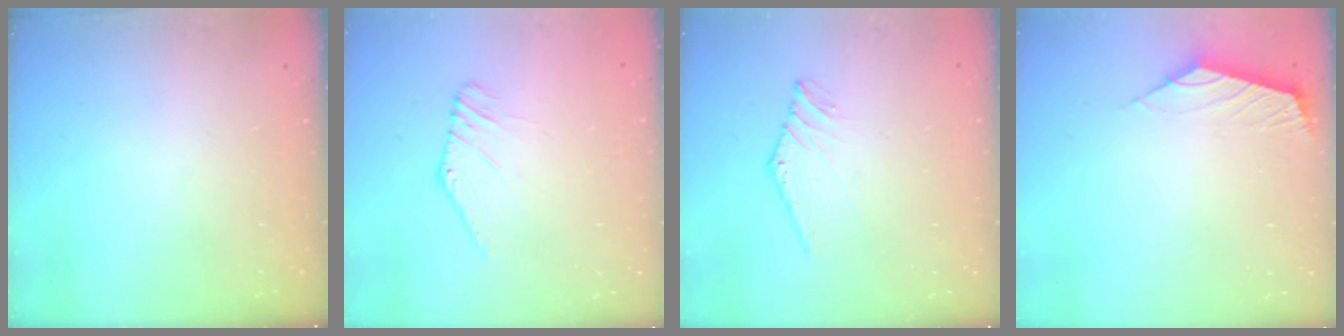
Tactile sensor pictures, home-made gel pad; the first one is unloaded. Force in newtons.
{"total": 2.7, "press": 2.7, "slide": 0.1}
{"total": 0.9, "press": 0.8, "slide": 0.3}
{"total": 2.4, "press": 2.3, "slide": 0.5}